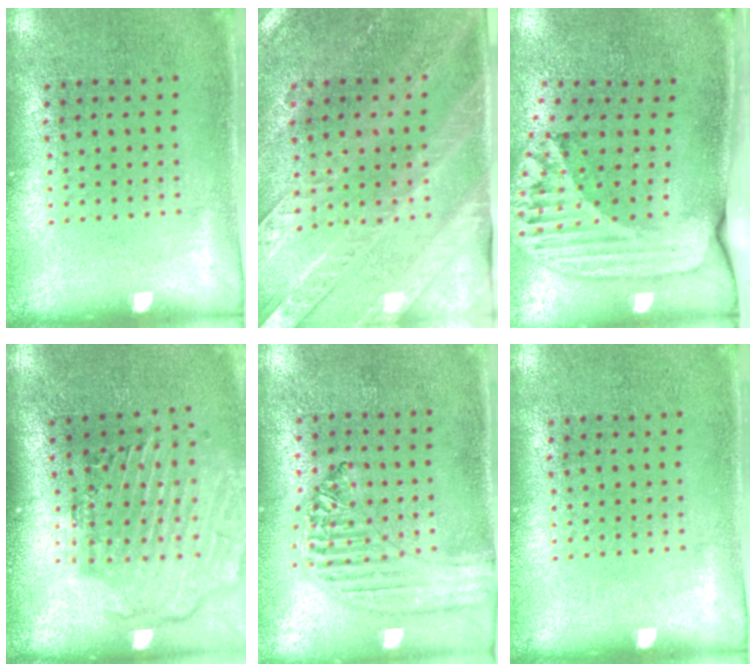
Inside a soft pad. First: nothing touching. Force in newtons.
{"total": 2.9, "press": 2.7, "slide": 1.3}
{"total": 2.5, "press": 1.8, "slide": 1.7}
{"total": 2.9, "press": 2.3, "slide": 1.8}
{"total": 1.2, "press": 1.2, "slide": 0.1}
{"total": 0.0}